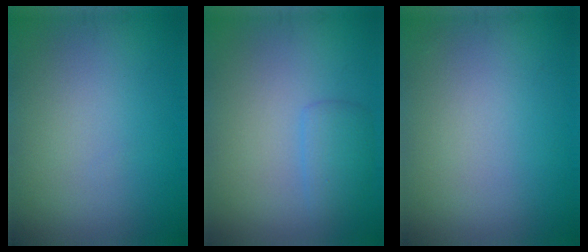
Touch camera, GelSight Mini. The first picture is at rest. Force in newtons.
{"total": 1.9, "press": 1.9, "slide": 0.1}
{"total": 0.0}